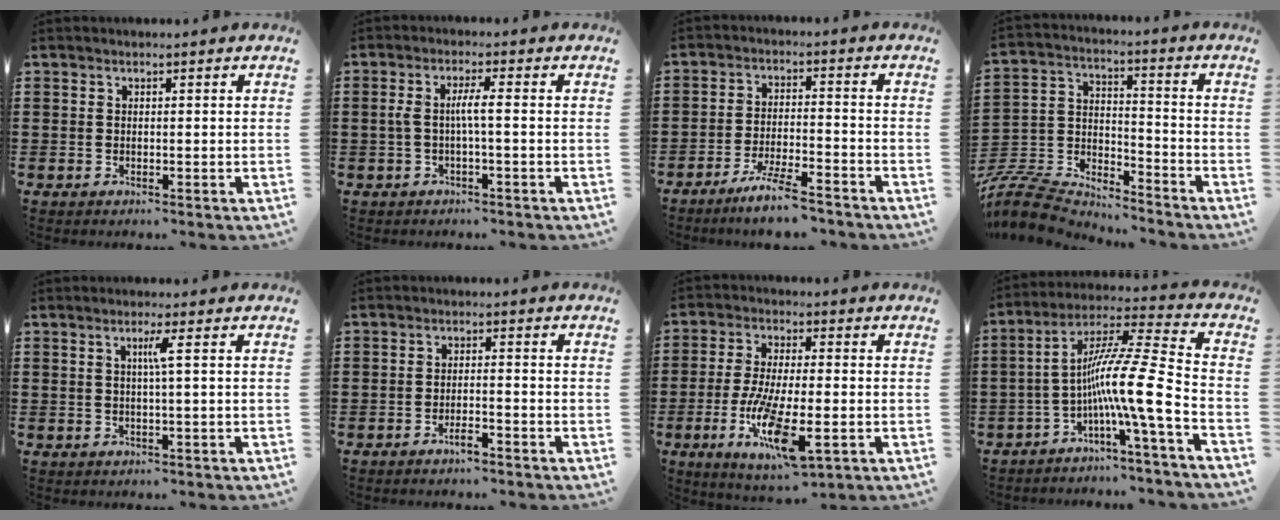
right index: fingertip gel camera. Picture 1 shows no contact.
{"total": 3.6, "force": [-0.3, 0.3, 3.6], "torque": [-0.076, -0.002, -0.012]}
{"total": 6.1, "force": [-5.3, 0.1, 3.1], "torque": [-0.063, -0.006, -0.101]}
{"total": 8.0, "force": [-7.7, 1.7, 1.5], "torque": [-0.054, -0.002, -0.160]}
{"total": 2.4, "force": [0.4, -0.5, 2.4], "torque": [-0.045, -0.004, 0.002]}
{"total": 2.6, "force": [-2.0, 0.1, 1.6], "torque": [-0.028, 0.002, -0.038]}
{"total": 13.0, "force": [-4.6, 3.6, 11.6], "torque": [-0.244, -0.014, -0.084]}
{"total": 13.2, "force": [-4.0, 0.4, 12.6], "torque": [-0.234, -0.022, -0.086]}